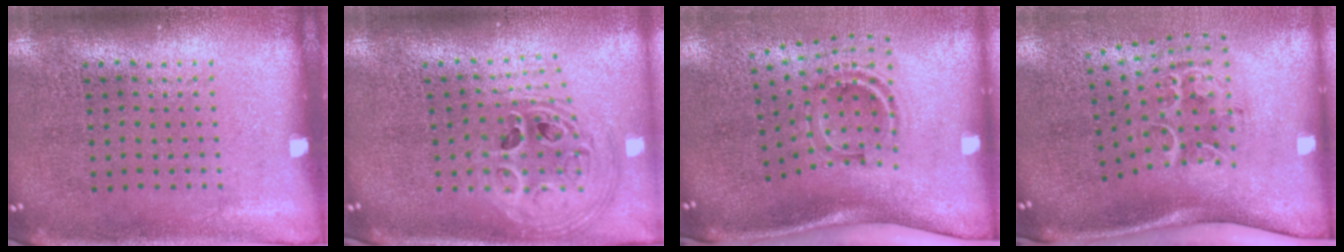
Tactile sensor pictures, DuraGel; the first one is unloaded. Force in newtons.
{"total": 2.6, "press": 1.9, "slide": 1.8}
{"total": 2.0, "press": 1.2, "slide": 1.7}
{"total": 2.1, "press": 1.3, "slide": 1.6}